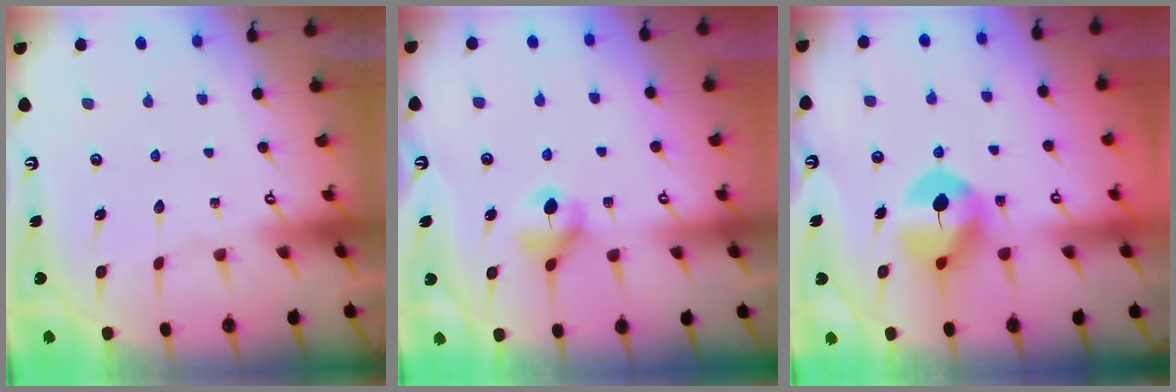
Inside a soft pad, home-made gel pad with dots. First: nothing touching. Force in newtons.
{"total": 5.7, "press": 5.6, "slide": 0.6}
{"total": 8.1, "press": 8.0, "slide": 1.4}